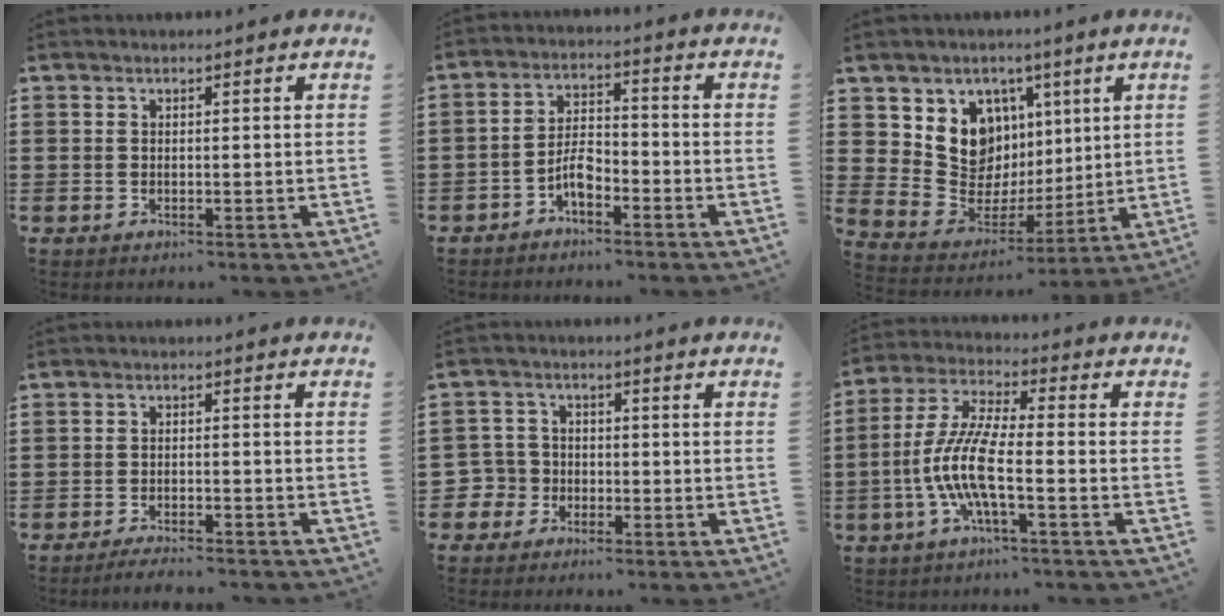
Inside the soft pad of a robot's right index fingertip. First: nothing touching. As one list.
[{"total": 4.7, "force": [-2.7, 2.1, 3.3], "torque": [-0.078, 0.004, -0.056]}, {"total": 10.4, "force": [4.0, 8.9, 3.6], "torque": [-0.096, -0.029, 0.082]}, {"total": 2.4, "force": [-2.4, 0.0, 0.3], "torque": [-0.009, 0.001, -0.048]}, {"total": 3.9, "force": [-2.0, 3.3, 0.5], "torque": [-0.047, -0.001, -0.050]}, {"total": 9.2, "force": [-3.1, 1.8, 8.4], "torque": [-0.204, -0.019, -0.069]}]